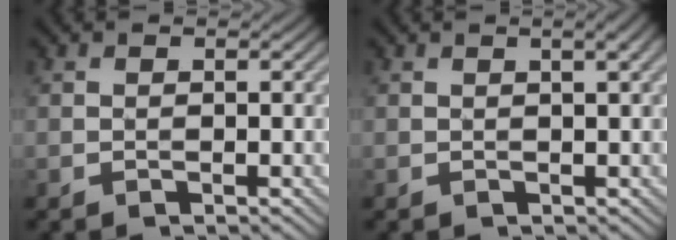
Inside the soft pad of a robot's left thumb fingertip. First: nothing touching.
{"total": 2.2, "force": [0.8, 0.2, 2.1], "torque": [-0.032, 0.007, 0.014]}